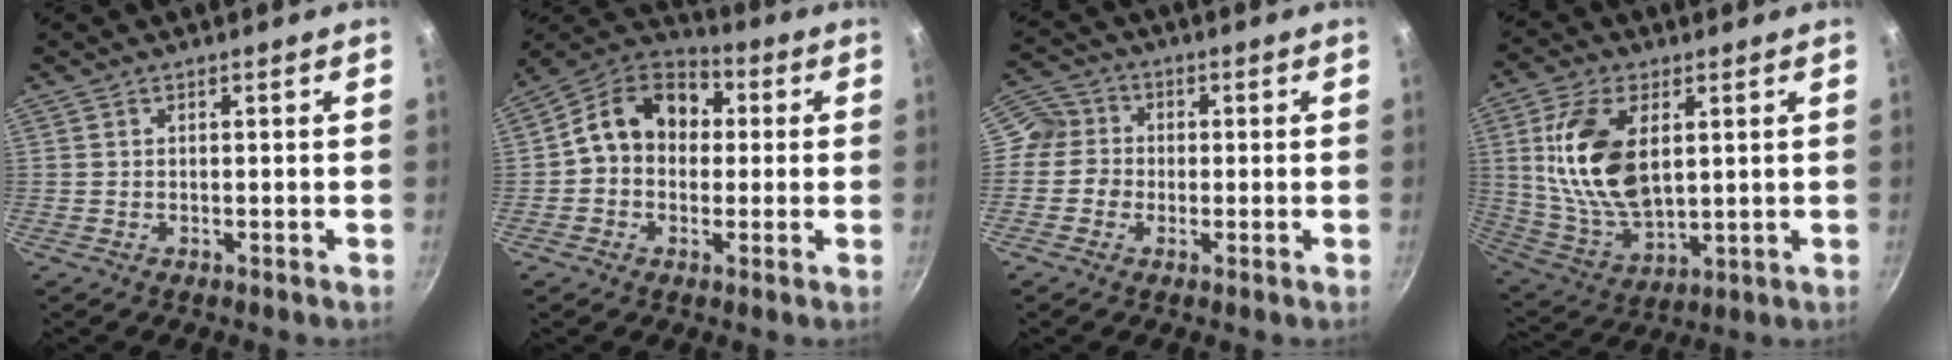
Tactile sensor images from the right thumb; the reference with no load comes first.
{"total": 13.0, "force": [0.9, 10.1, 8.1], "torque": [-0.109, 0.036, 0.001]}
{"total": 6.6, "force": [-0.5, 6.3, 1.9], "torque": [-0.013, 0.019, -0.022]}
{"total": 16.7, "force": [3.6, 9.1, 13.5], "torque": [-0.259, -0.015, 0.079]}